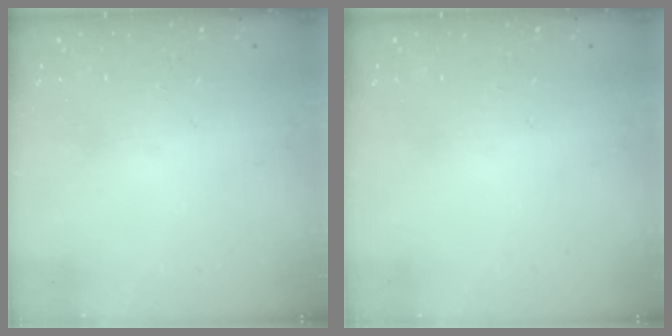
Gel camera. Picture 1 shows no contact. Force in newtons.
{"total": 0.0}